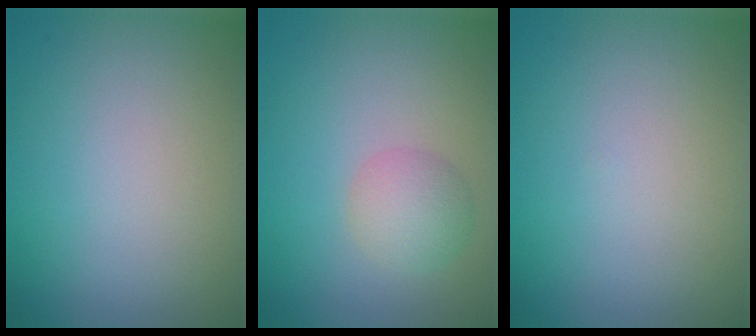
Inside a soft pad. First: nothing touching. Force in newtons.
{"total": 2.7, "press": 2.7, "slide": 0.1}
{"total": 0.0}